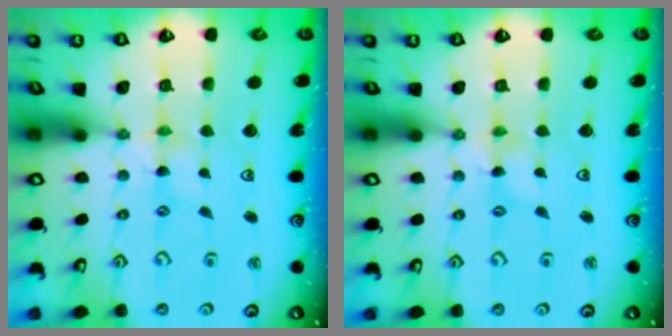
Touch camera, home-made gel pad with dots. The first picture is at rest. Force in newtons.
{"total": 0.7, "press": 0.7, "slide": 0.2}